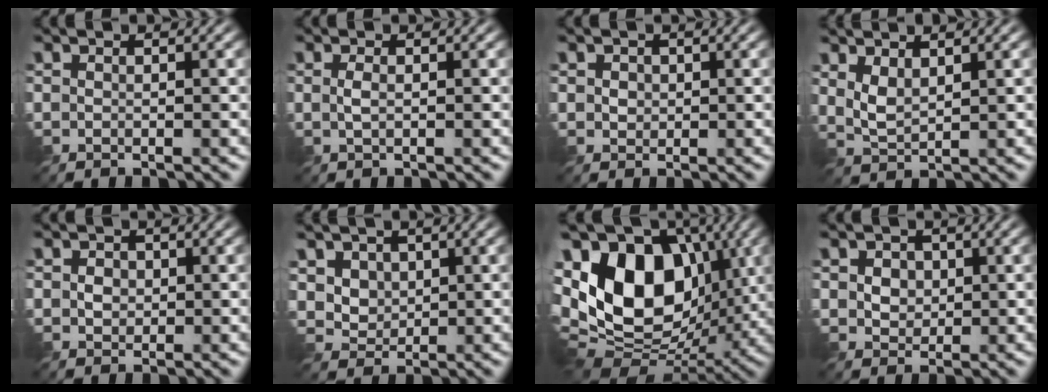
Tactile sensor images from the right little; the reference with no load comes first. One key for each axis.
{"total": 0.9, "fx": -0.2, "fy": 0.2, "fz": 0.9, "tx": -0.024, "ty": 0.000, "tz": -0.005}
{"total": 1.1, "fx": 0.2, "fy": 1.0, "fz": 0.5, "tx": -0.012, "ty": -0.002, "tz": 0.004}
{"total": 2.1, "fx": 1.0, "fy": 0.8, "fz": 1.6, "tx": -0.044, "ty": -0.004, "tz": 0.024}
{"total": 1.3, "fx": 0.0, "fy": 1.2, "fz": 0.7, "tx": -0.016, "ty": -0.002, "tz": -0.002}
{"total": 3.5, "fx": 1.6, "fy": 2.7, "fz": 1.6, "tx": -0.057, "ty": -0.006, "tz": 0.048}
{"total": 14.0, "fx": 1.3, "fy": 9.0, "fz": 10.7, "tx": -0.206, "ty": 0.009, "tz": 0.006}
{"total": 2.5, "fx": 0.6, "fy": 2.0, "fz": 1.3, "tx": -0.039, "ty": 0.003, "tz": 0.013}